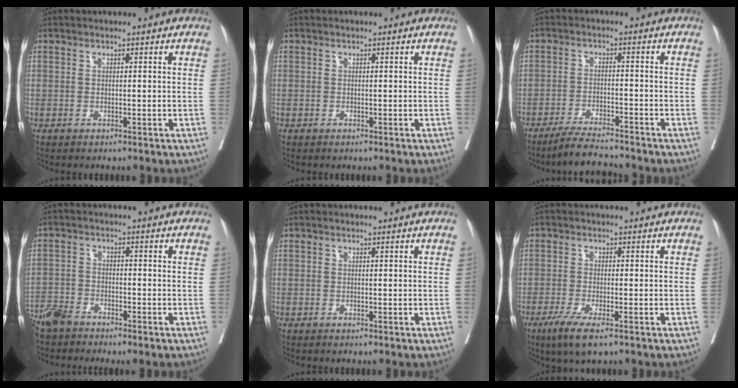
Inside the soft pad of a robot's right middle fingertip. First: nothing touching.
{"total": 0.0}
{"total": 6.0, "force": [-5.6, 0.0, 2.3], "torque": [-0.046, -0.020, -0.101]}
{"total": 4.5, "force": [-4.1, 0.9, 1.7], "torque": [-0.029, -0.010, -0.081]}
{"total": 0.0}
{"total": 5.3, "force": [-3.2, 0.8, 4.1], "torque": [-0.079, -0.014, -0.055]}